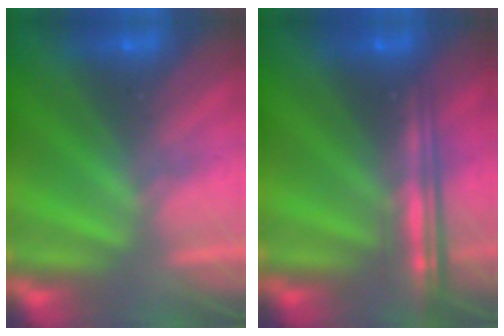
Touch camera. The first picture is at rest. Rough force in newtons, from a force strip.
{"total": 9.3}